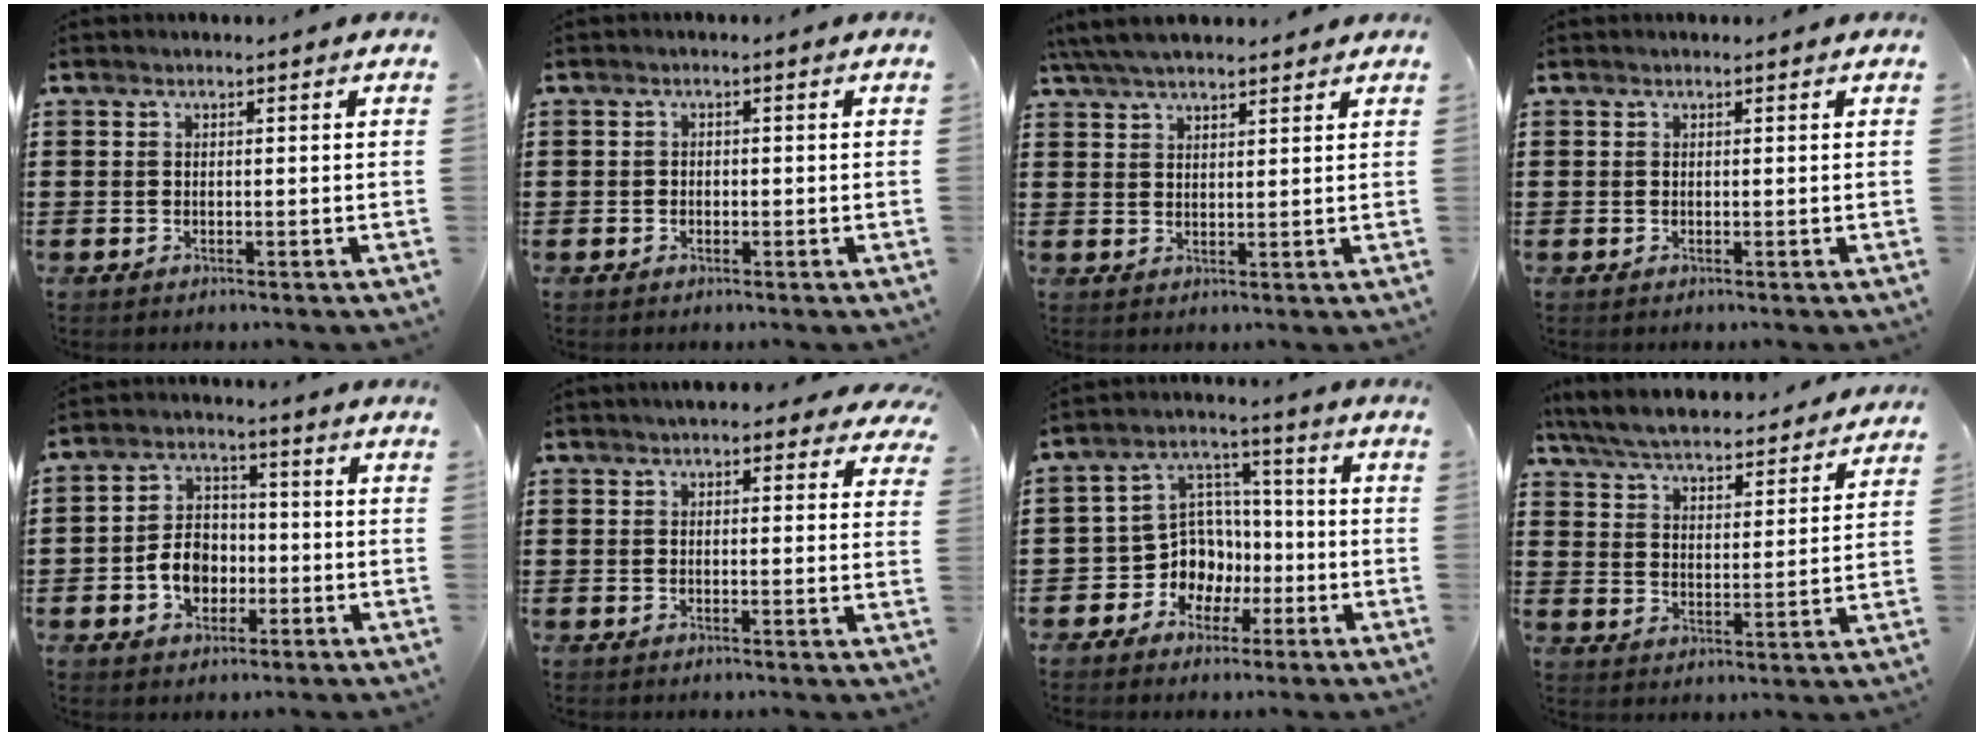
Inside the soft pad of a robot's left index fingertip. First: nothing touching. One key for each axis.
{"total": 0.9, "fx": -0.5, "fy": 0.8, "fz": 0.2, "tx": -0.008, "ty": 0.002, "tz": -0.011}
{"total": 5.0, "fx": 4.5, "fy": 0.9, "fz": 2.2, "tx": -0.054, "ty": -0.003, "tz": 0.084}
{"total": 0.0}
{"total": 6.4, "fx": -1.9, "fy": 5.0, "fz": 3.5, "tx": -0.084, "ty": 0.010, "tz": -0.039}
{"total": 3.6, "fx": 3.2, "fy": 0.7, "fz": 1.5, "tx": -0.031, "ty": -0.006, "tz": 0.055}
{"total": 8.6, "fx": -2.0, "fy": 8.0, "fz": 2.3, "tx": -0.083, "ty": 0.002, "tz": -0.033}
{"total": 6.1, "fx": 5.9, "fy": 0.1, "fz": 1.5, "tx": -0.057, "ty": -0.039, "tz": 0.101}